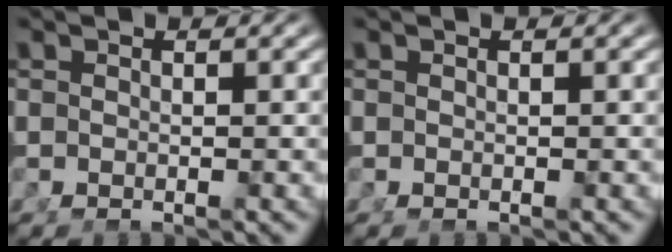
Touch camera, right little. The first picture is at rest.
{"total": 0.0}